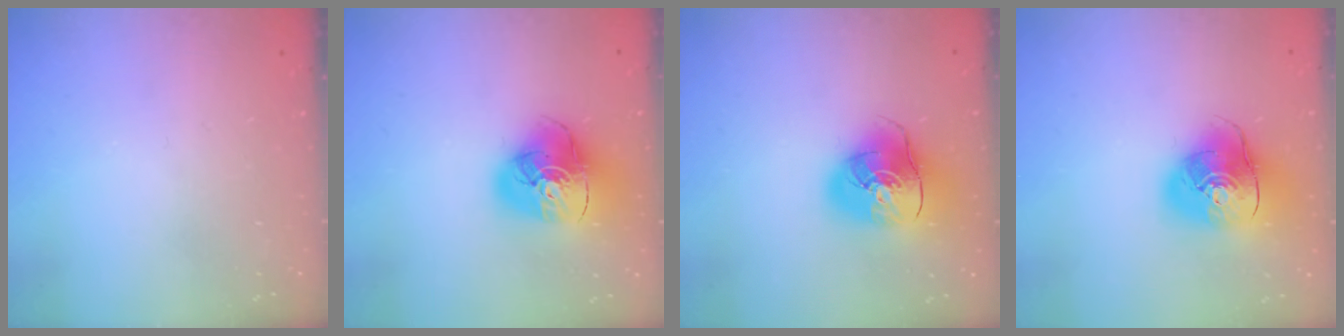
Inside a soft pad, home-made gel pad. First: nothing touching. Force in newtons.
{"total": 14.9, "press": 14.8, "slide": 1.6}
{"total": 16.2, "press": 16.0, "slide": 2.6}
{"total": 14.0, "press": 13.8, "slide": 2.4}